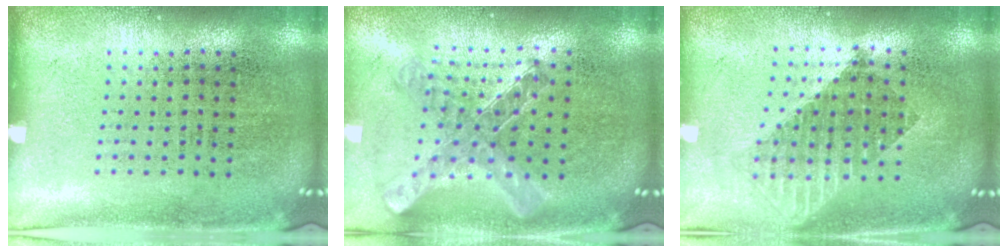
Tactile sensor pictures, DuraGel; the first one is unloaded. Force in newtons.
{"total": 1.1, "press": 1.1, "slide": 0.2}
{"total": 1.7, "press": 1.4, "slide": 1.0}